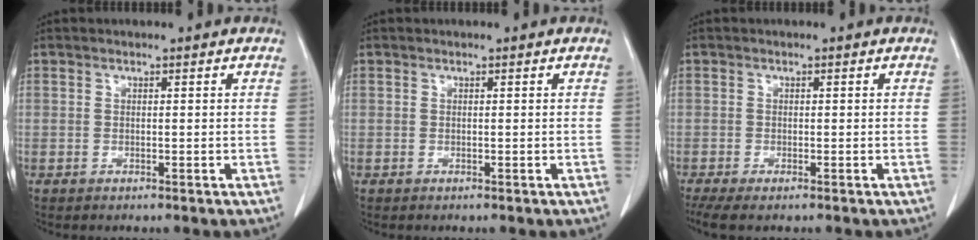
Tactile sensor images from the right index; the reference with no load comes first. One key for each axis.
{"total": 0.0}
{"total": 4.7, "fx": -3.6, "fy": 1.1, "fz": 3.0, "tx": -0.053, "ty": -0.011, "tz": -0.059}